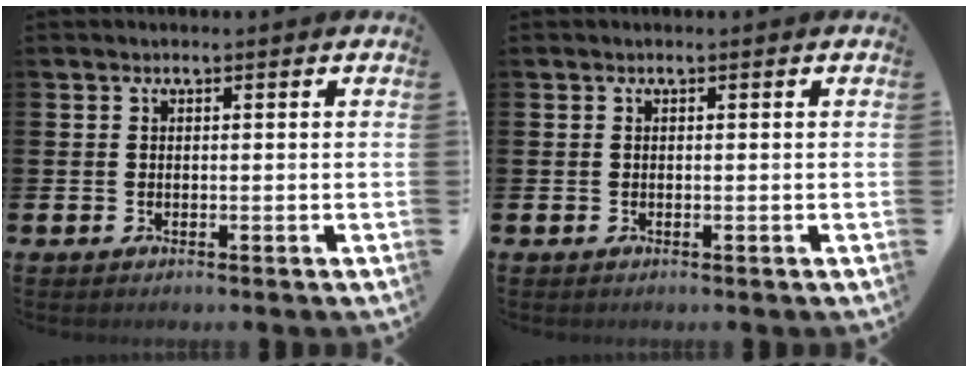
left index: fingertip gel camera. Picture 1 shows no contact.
{"total": 0.0}